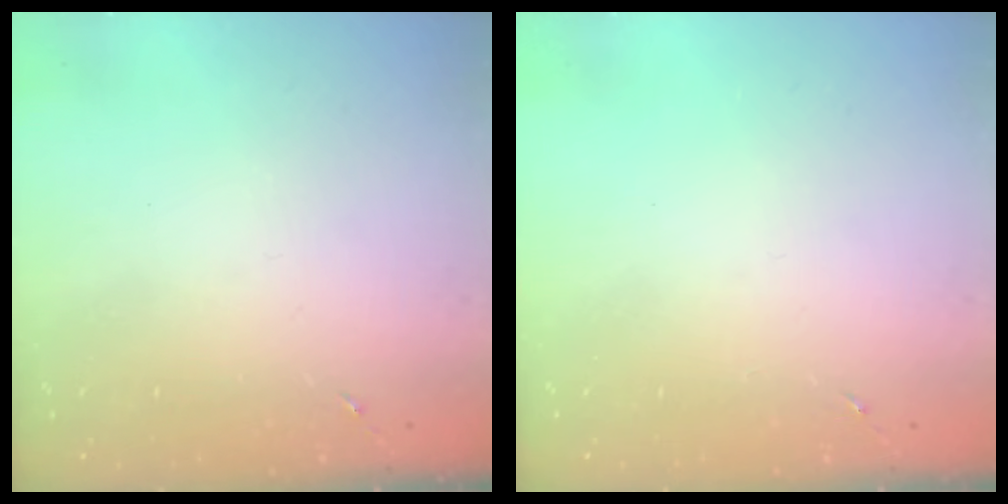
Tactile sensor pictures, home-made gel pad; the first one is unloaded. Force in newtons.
{"total": 0.0}